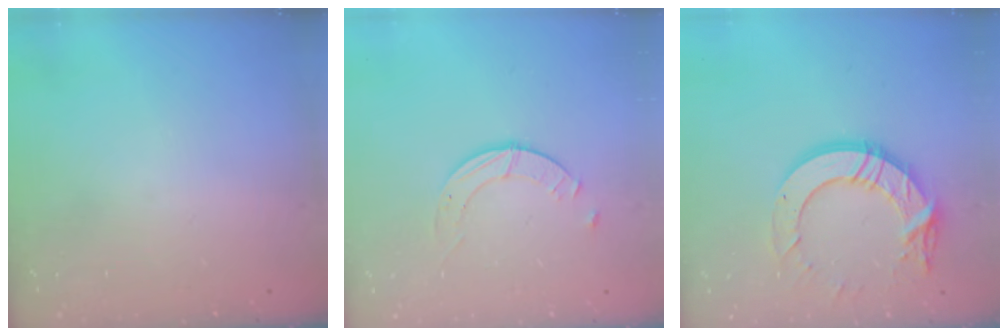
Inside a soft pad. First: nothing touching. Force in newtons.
{"total": 2.3, "press": 2.3, "slide": 0.3}
{"total": 15.4, "press": 15.3, "slide": 1.3}